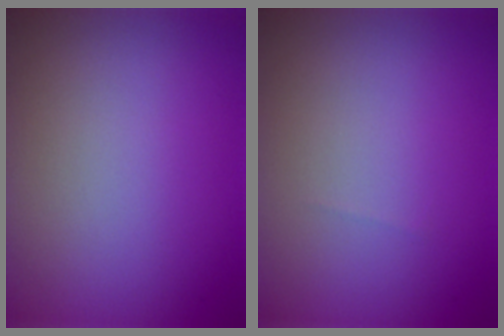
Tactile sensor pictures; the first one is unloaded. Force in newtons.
{"total": 0.0}